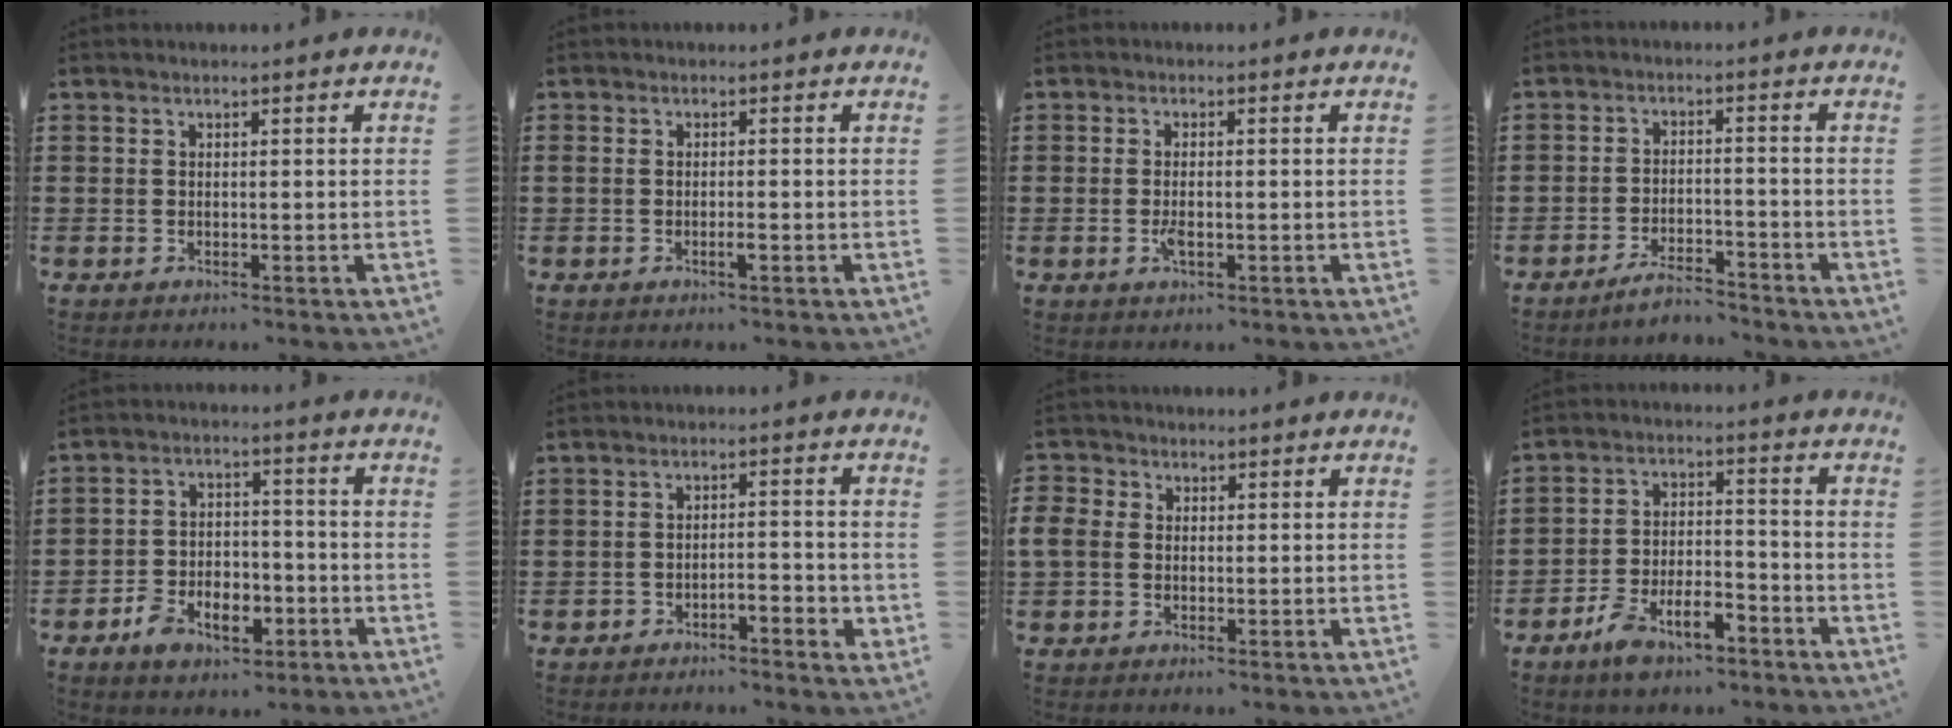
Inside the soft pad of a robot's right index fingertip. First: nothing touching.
{"total": 1.5, "force": [-0.7, 0.1, 1.3], "torque": [-0.025, -0.004, -0.012]}
{"total": 2.3, "force": [-0.7, 0.7, 2.0], "torque": [-0.045, -0.006, -0.014]}
{"total": 4.2, "force": [-4.1, 0.2, 1.0], "torque": [-0.024, 0.001, -0.083]}
{"total": 6.1, "force": [-3.4, 3.9, 3.3], "torque": [-0.069, 0.014, -0.065]}
{"total": 2.2, "force": [-1.9, 0.6, 0.9], "torque": [-0.020, 0.006, -0.040]}
{"total": 2.8, "force": [-0.2, 2.3, 1.5], "torque": [-0.050, 0.002, -0.011]}
{"total": 6.7, "force": [-4.7, 2.7, 3.9], "torque": [-0.082, 0.015, -0.091]}